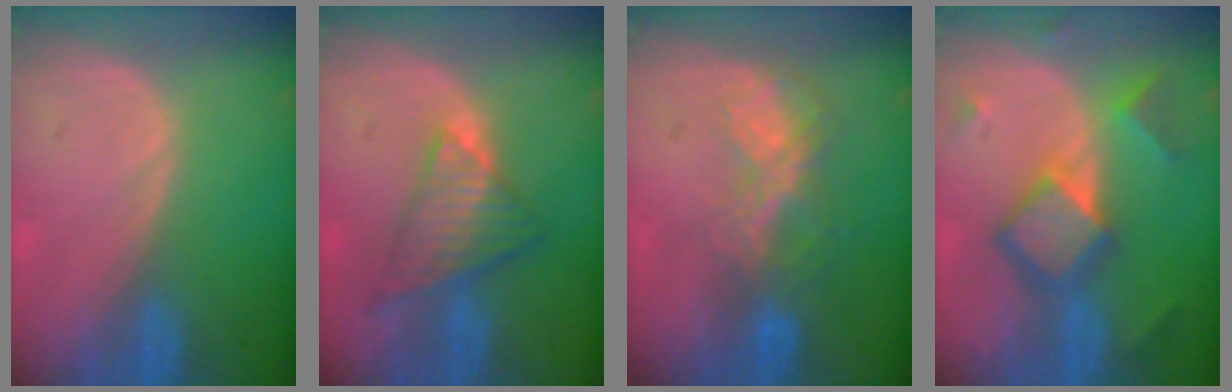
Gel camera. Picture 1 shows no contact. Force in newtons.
{"total": 7.4, "press": 6.4, "slide": 3.6}
{"total": 6.7, "press": 5.8, "slide": 3.3}
{"total": 7.9, "press": 7.9, "slide": 0.4}